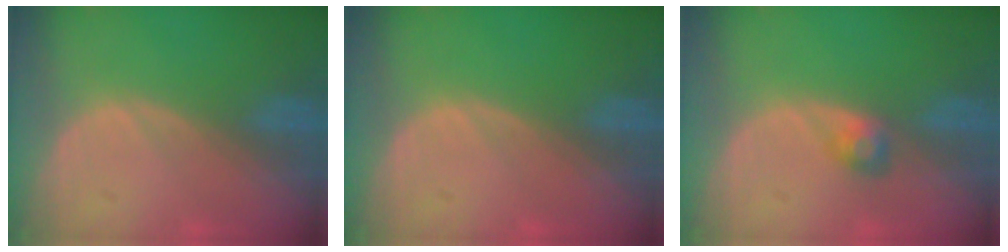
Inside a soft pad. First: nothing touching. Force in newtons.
{"total": 0.0}
{"total": 2.1, "press": 2.1, "slide": 0.2}